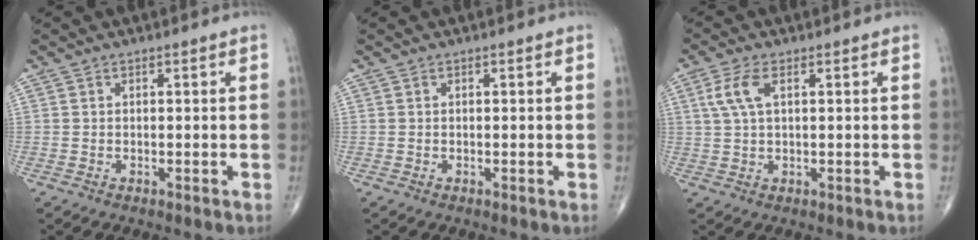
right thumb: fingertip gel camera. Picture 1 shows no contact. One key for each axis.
{"total": 0.0}
{"total": 5.0, "fx": 1.6, "fy": 2.1, "fz": 4.2, "tx": -0.104, "ty": 0.009, "tz": 0.034}